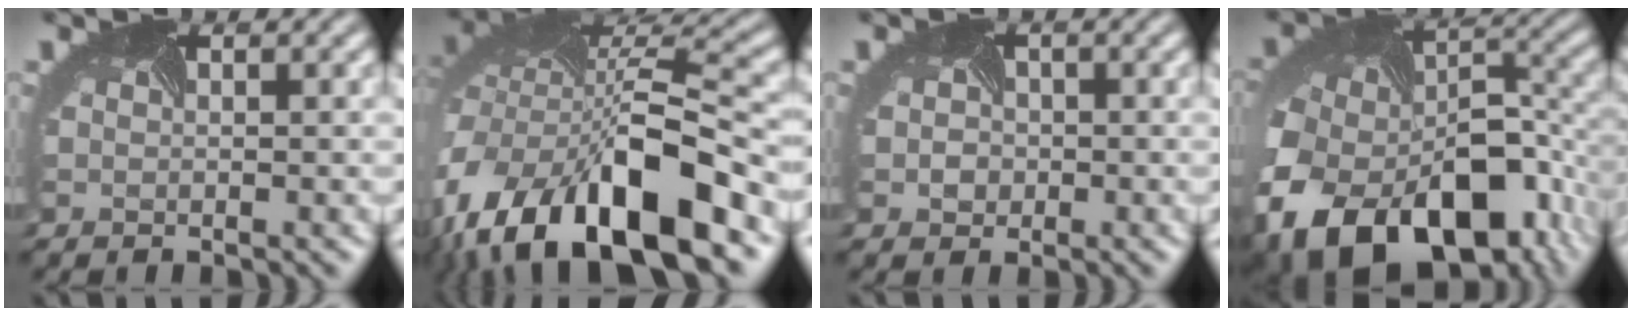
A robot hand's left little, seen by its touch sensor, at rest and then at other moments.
{"total": 16.9, "force": [-8.7, 7.5, 12.3], "torque": [-0.218, -0.021, -0.137]}
{"total": 2.3, "force": [0.1, 2.1, 1.0], "torque": [-0.009, 0.005, -0.007]}
{"total": 17.9, "force": [-9.9, 11.3, 9.9], "torque": [-0.211, -0.051, -0.135]}